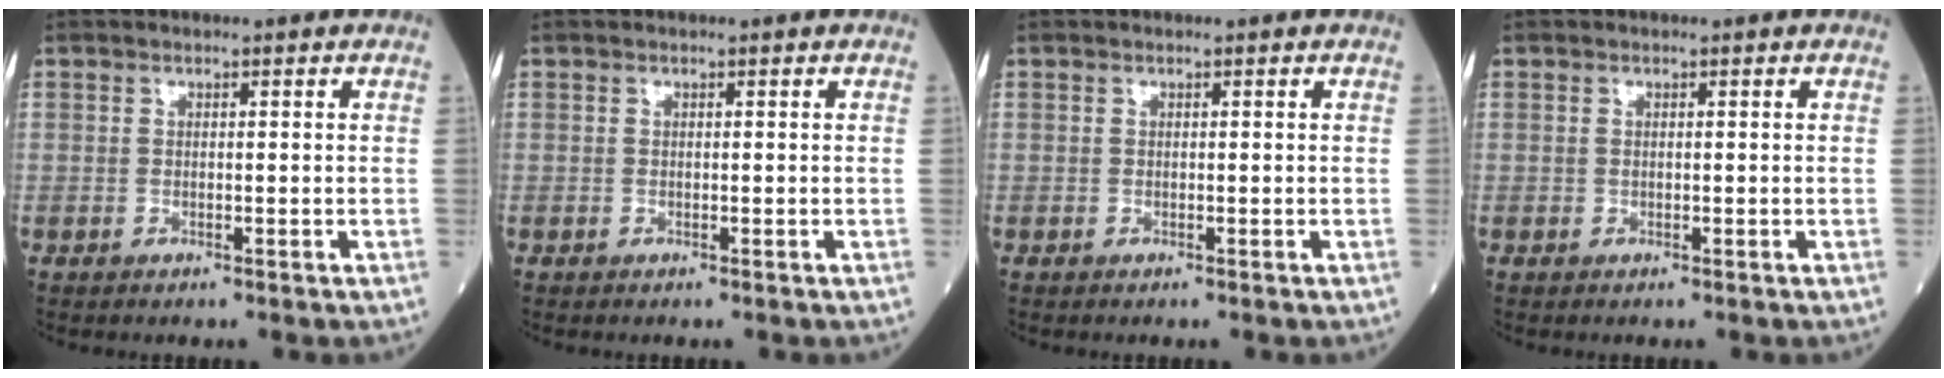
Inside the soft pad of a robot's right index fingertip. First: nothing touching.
{"total": 0.0}
{"total": 0.0}
{"total": 0.0}